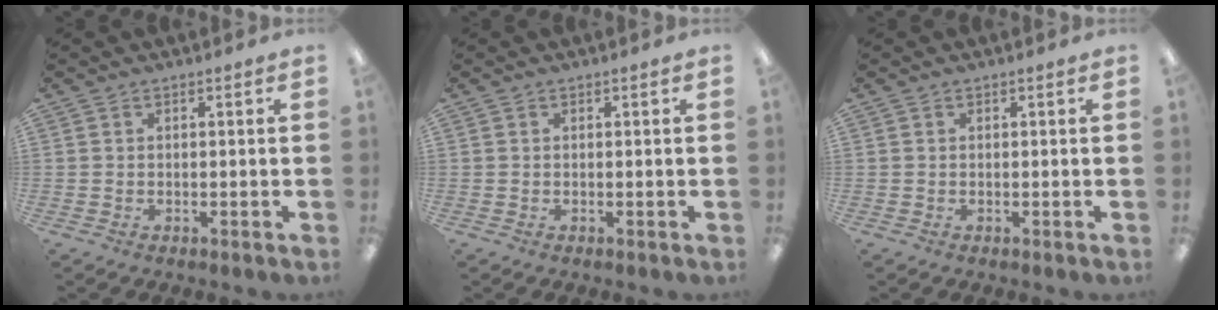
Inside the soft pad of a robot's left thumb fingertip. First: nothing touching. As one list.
[{"total": 0.0}, {"total": 0.0}]